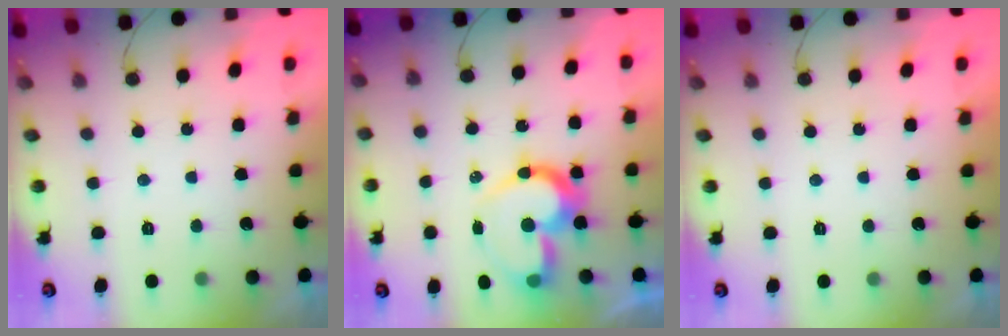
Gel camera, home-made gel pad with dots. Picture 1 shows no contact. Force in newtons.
{"total": 15.2, "press": 15.2, "slide": 1.2}
{"total": 1.7, "press": 1.6, "slide": 0.1}